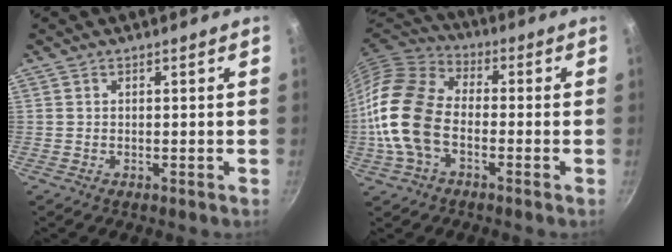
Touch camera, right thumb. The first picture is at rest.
{"total": 16.0, "force": [-3.6, 10.0, 12.0], "torque": [-0.220, 0.032, -0.089]}